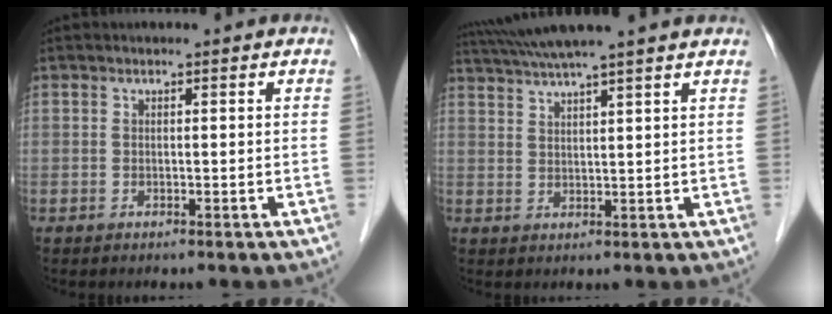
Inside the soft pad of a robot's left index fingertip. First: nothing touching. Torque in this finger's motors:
{"motor_torque": [0.22, -0.36, 0.19, 0.13]}